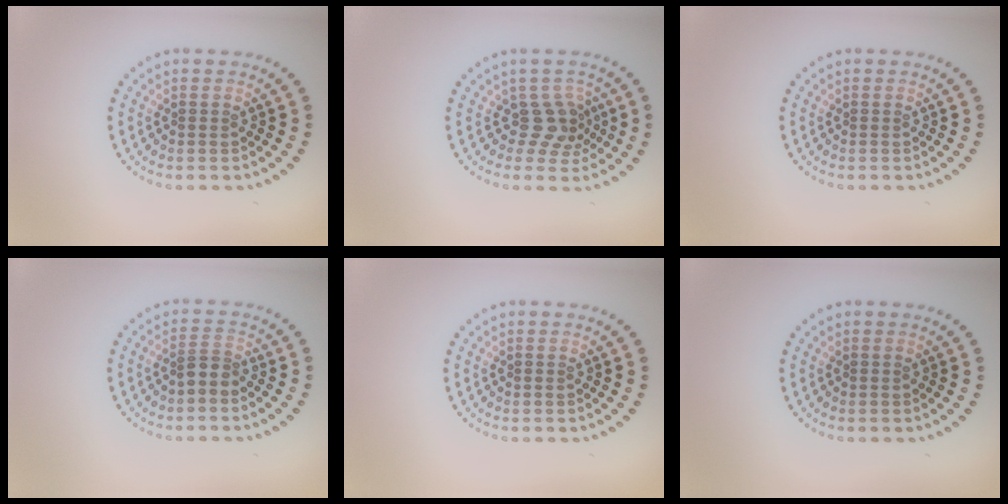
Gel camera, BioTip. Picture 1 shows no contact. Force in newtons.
{"total": 2.7, "press": 2.1, "slide": 1.7}
{"total": 0.0}
{"total": 1.8, "press": 1.3, "slide": 1.2}
{"total": 0.0}
{"total": 0.0}